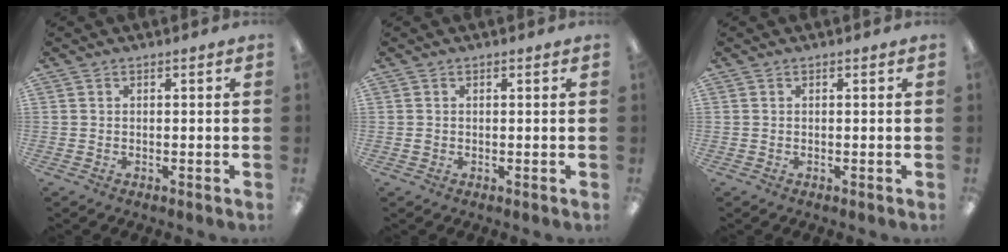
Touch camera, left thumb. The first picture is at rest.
{"total": 0.7, "force": [0.1, 0.6, 0.2], "torque": [-0.004, 0.005, 0.000]}
{"total": 0.0}